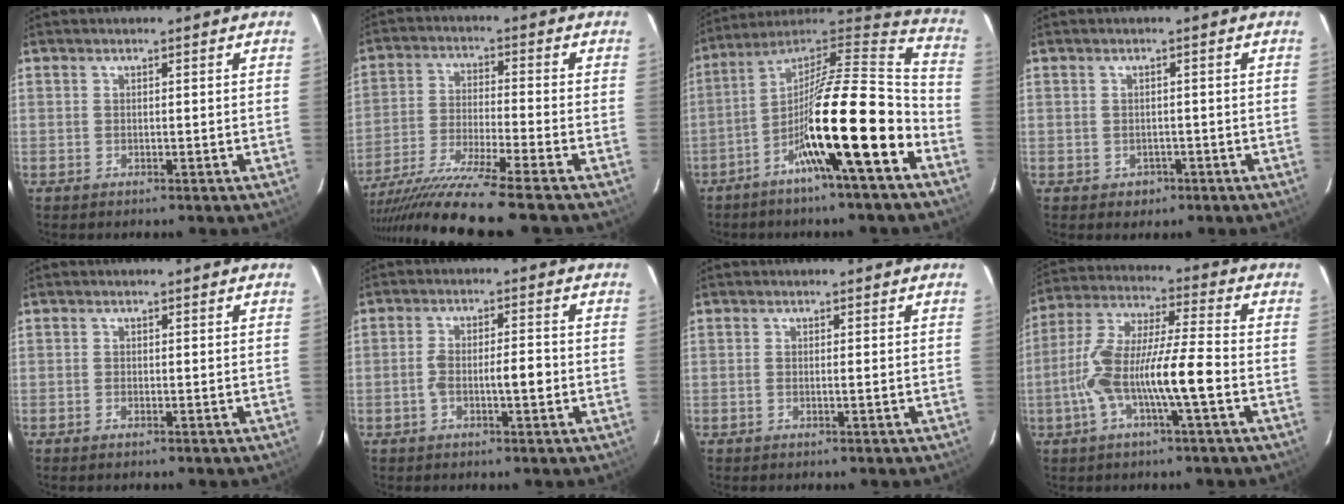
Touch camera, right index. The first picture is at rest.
{"total": 13.2, "force": [-11.1, -2.4, 6.7], "torque": [-0.110, -0.029, -0.189]}
{"total": 19.6, "force": [-8.1, 0.8, 17.8], "torque": [-0.297, 0.002, -0.141]}
{"total": 2.0, "force": [-0.9, 1.6, 0.5], "torque": [-0.005, 0.005, -0.008]}
{"total": 0.5, "force": [-0.4, 0.1, 0.3], "torque": [-0.008, 0.000, -0.004]}
{"total": 4.9, "force": [-1.3, 1.1, 4.6], "torque": [-0.087, 0.015, -0.019]}
{"total": 0.6, "force": [-0.2, -0.1, 0.6], "torque": [-0.013, 0.001, -0.003]}
{"total": 12.8, "force": [-3.6, 1.0, 12.2], "torque": [-0.249, 0.014, -0.072]}